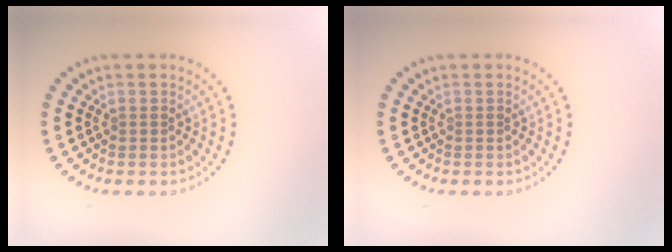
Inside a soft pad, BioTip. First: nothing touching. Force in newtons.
{"total": 0.0}